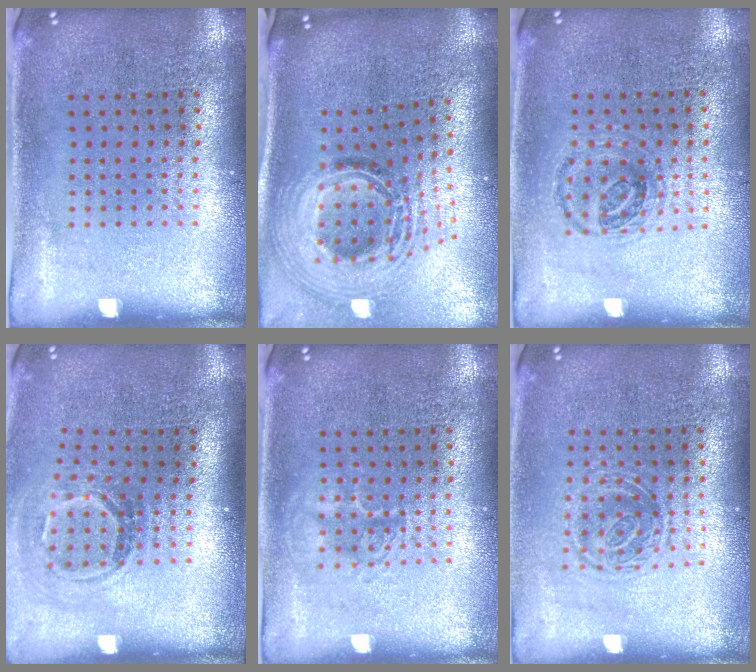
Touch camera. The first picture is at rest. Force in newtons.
{"total": 2.4, "press": 1.8, "slide": 1.6}
{"total": 0.9, "press": 0.9, "slide": 0.3}
{"total": 1.7, "press": 1.2, "slide": 1.3}
{"total": 1.7, "press": 1.6, "slide": 0.3}
{"total": 1.4, "press": 1.0, "slide": 0.9}